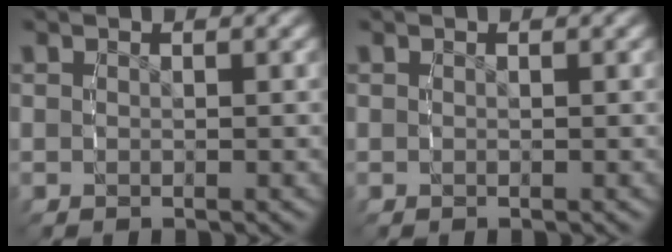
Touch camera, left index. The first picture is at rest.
{"total": 0.0}